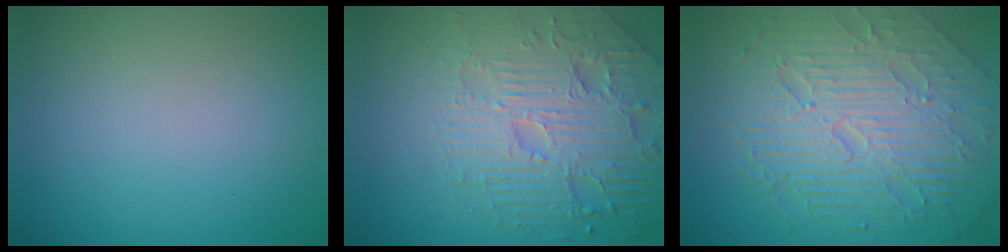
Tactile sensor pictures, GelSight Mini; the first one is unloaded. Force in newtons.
{"total": 7.1, "press": 5.5, "slide": 4.6}
{"total": 9.8, "press": 6.5, "slide": 7.3}